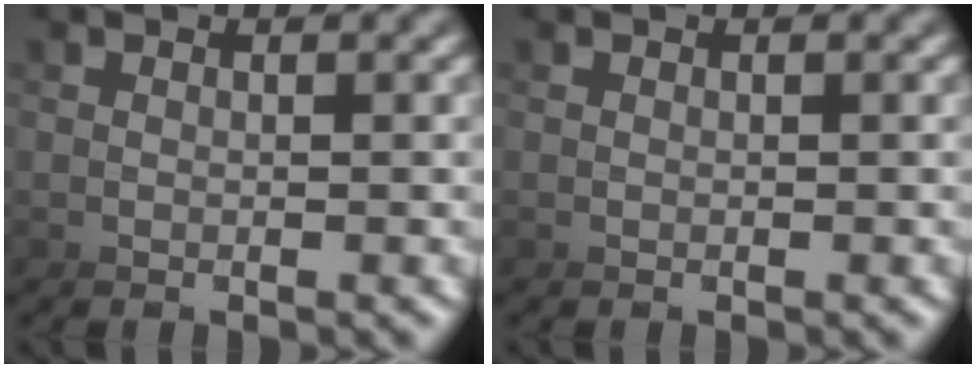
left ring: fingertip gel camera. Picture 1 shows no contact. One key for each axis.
{"total": 0.0}